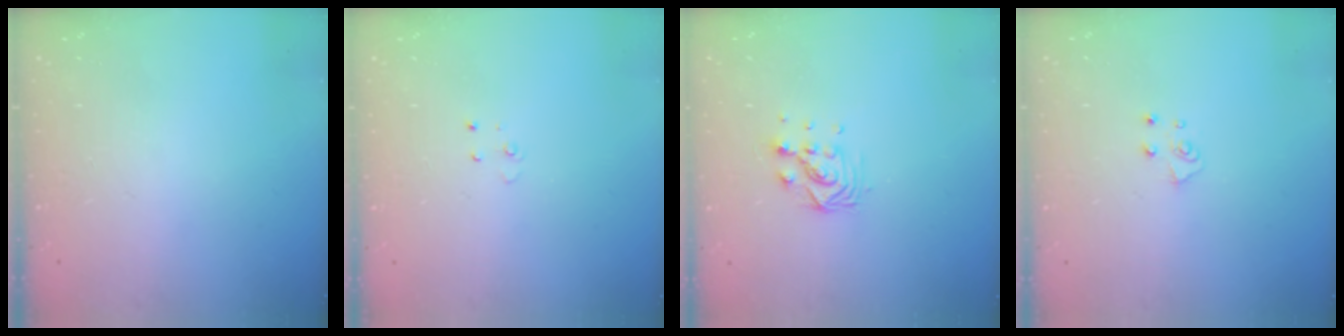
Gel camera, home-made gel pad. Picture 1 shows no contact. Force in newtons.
{"total": 3.0, "press": 2.9, "slide": 0.3}
{"total": 6.1, "press": 6.1, "slide": 0.3}
{"total": 5.1, "press": 5.1, "slide": 0.4}